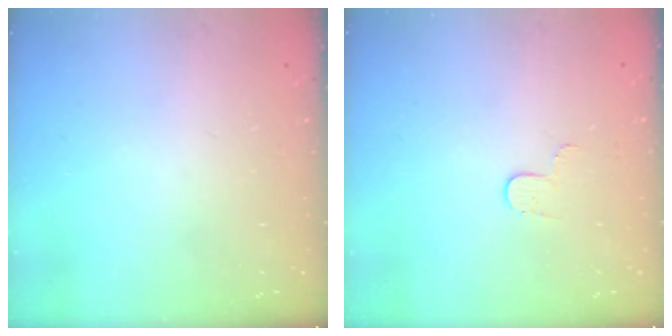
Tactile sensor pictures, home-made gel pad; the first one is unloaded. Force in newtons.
{"total": 4.4, "press": 4.3, "slide": 0.5}